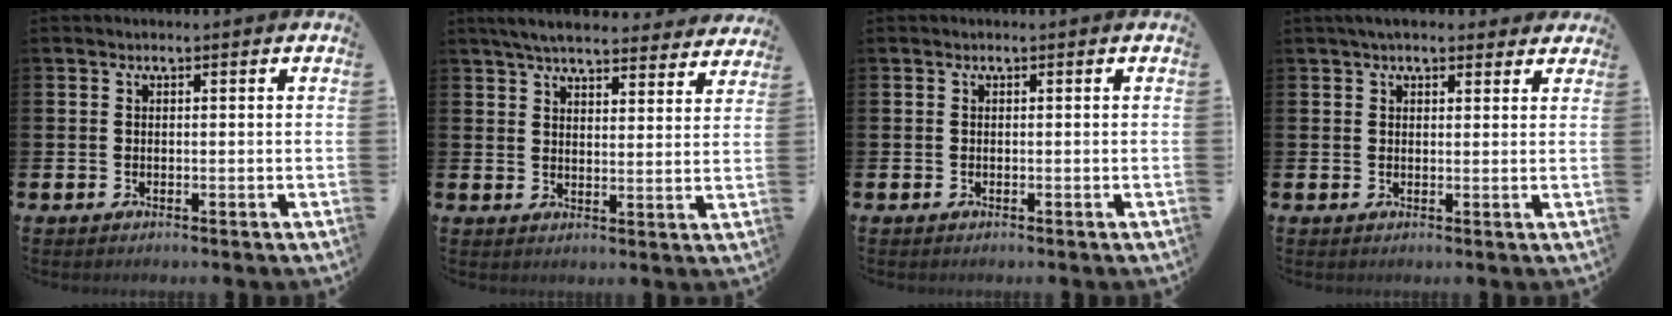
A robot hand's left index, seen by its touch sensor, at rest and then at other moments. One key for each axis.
{"total": 5.9, "fx": 5.6, "fy": 1.0, "fz": 1.5, "tx": -0.037, "ty": -0.032, "tz": 0.098}
{"total": 0.0}
{"total": 3.4, "fx": 3.0, "fy": 1.3, "fz": 1.2, "tx": -0.019, "ty": -0.004, "tz": 0.053}